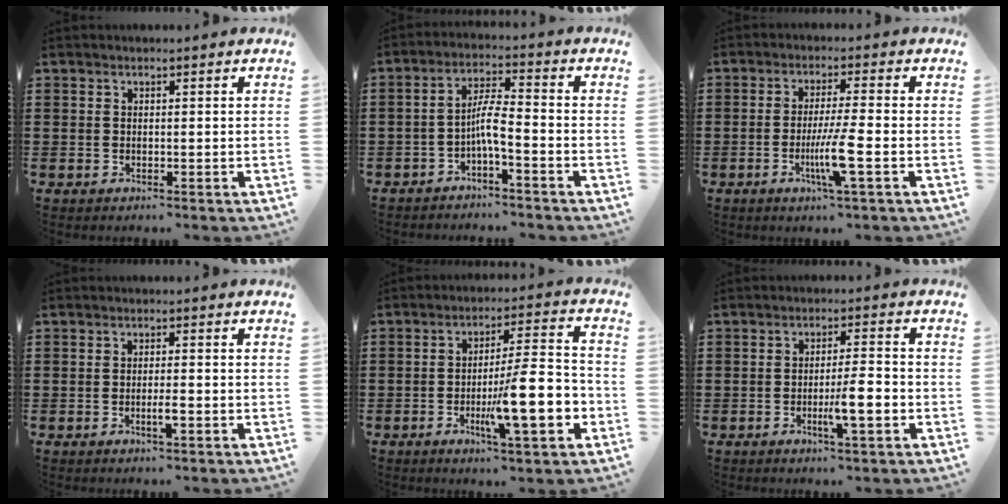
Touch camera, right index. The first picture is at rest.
{"total": 4.6, "force": [-2.2, 0.6, 4.0], "torque": [-0.082, 0.004, -0.047]}
{"total": 6.7, "force": [-2.2, 0.0, 6.4], "torque": [-0.128, -0.020, -0.043]}
{"total": 2.2, "force": [-0.8, 0.3, 2.0], "torque": [-0.034, 0.001, -0.015]}
{"total": 13.1, "force": [-4.1, 2.8, 12.2], "torque": [-0.183, -0.006, -0.072]}
{"total": 5.7, "force": [-1.7, 0.7, 5.4], "torque": [-0.096, -0.006, -0.031]}